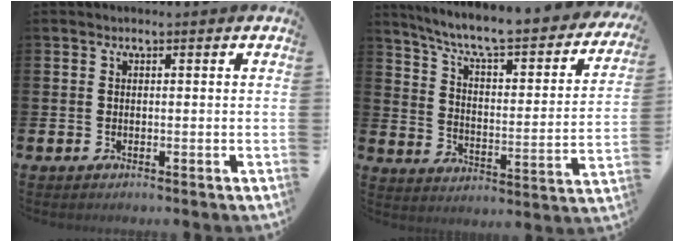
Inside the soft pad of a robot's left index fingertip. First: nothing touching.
{"total": 7.8, "force": [6.7, 1.5, 3.5], "torque": [-0.083, -0.063, 0.106]}